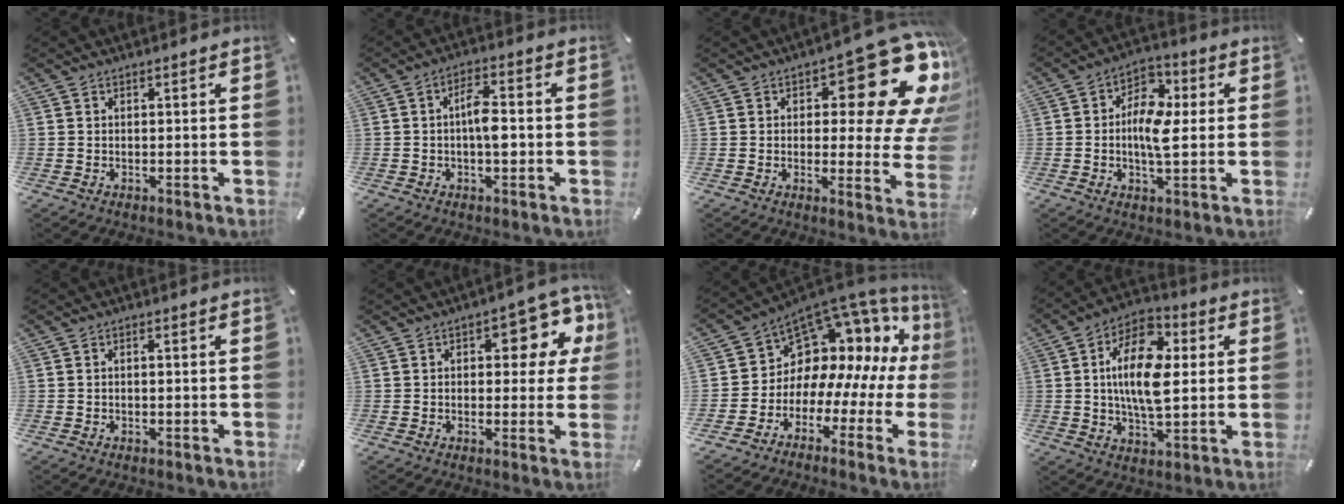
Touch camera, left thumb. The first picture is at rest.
{"total": 6.3, "force": [-0.8, 2.9, 5.6], "torque": [-0.089, 0.006, -0.018]}
{"total": 19.6, "force": [9.6, 8.2, 15.0], "torque": [-0.181, -0.072, 0.153]}
{"total": 9.5, "force": [-0.4, 5.3, 7.9], "torque": [-0.148, 0.003, -0.010]}
{"total": 0.8, "force": [-0.2, 0.4, 0.6], "torque": [-0.012, 0.002, -0.004]}
{"total": 11.7, "force": [3.9, 5.7, 9.4], "torque": [-0.107, -0.019, 0.060]}
{"total": 11.8, "force": [5.5, 8.7, 5.7], "torque": [-0.101, -0.076, 0.100]}
{"total": 15.9, "force": [2.6, 8.6, 13.1], "torque": [-0.242, -0.001, 0.039]}